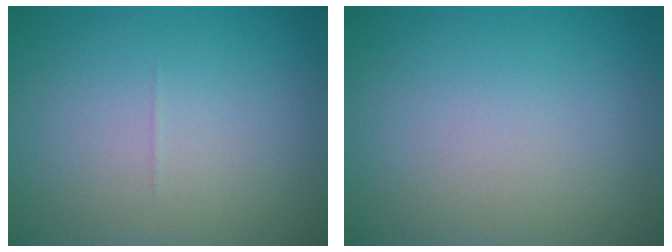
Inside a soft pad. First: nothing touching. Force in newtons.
{"total": 0.0}